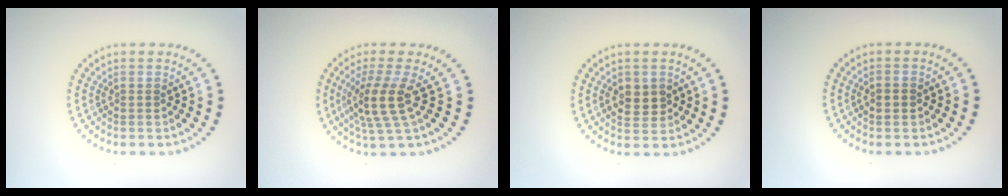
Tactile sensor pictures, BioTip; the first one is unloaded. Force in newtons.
{"total": 4.0, "press": 2.9, "slide": 2.6}
{"total": 2.5, "press": 2.4, "slide": 0.4}
{"total": 1.6, "press": 1.6, "slide": 0.1}